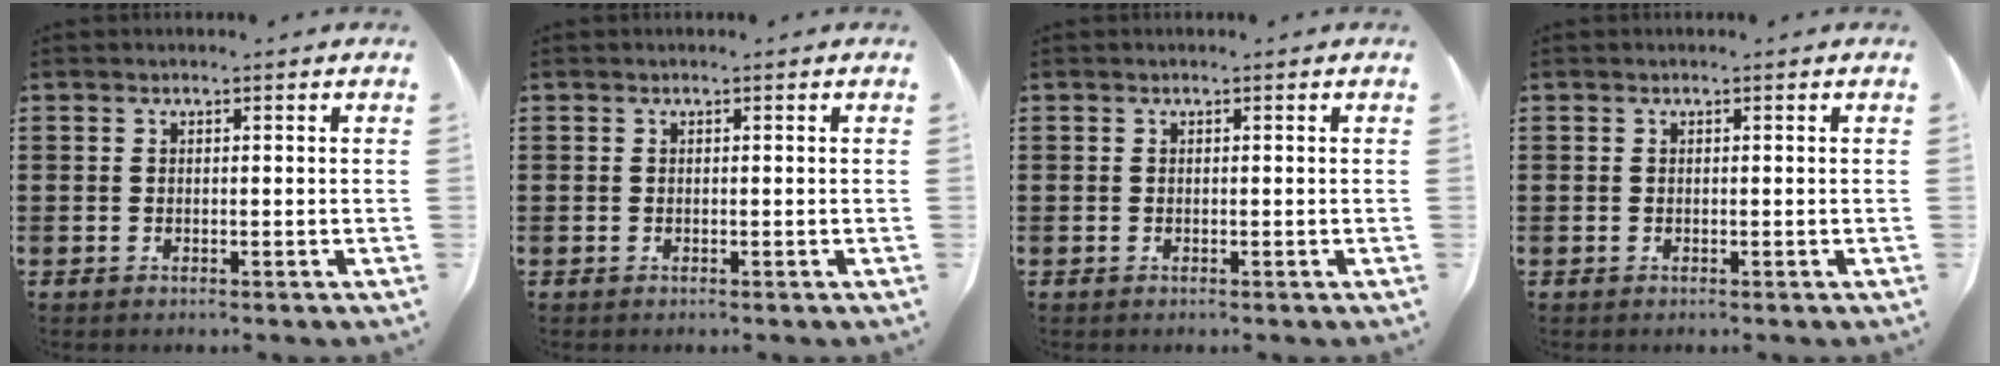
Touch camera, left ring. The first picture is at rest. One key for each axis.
{"total": 0.0}
{"total": 0.0}
{"total": 0.0}